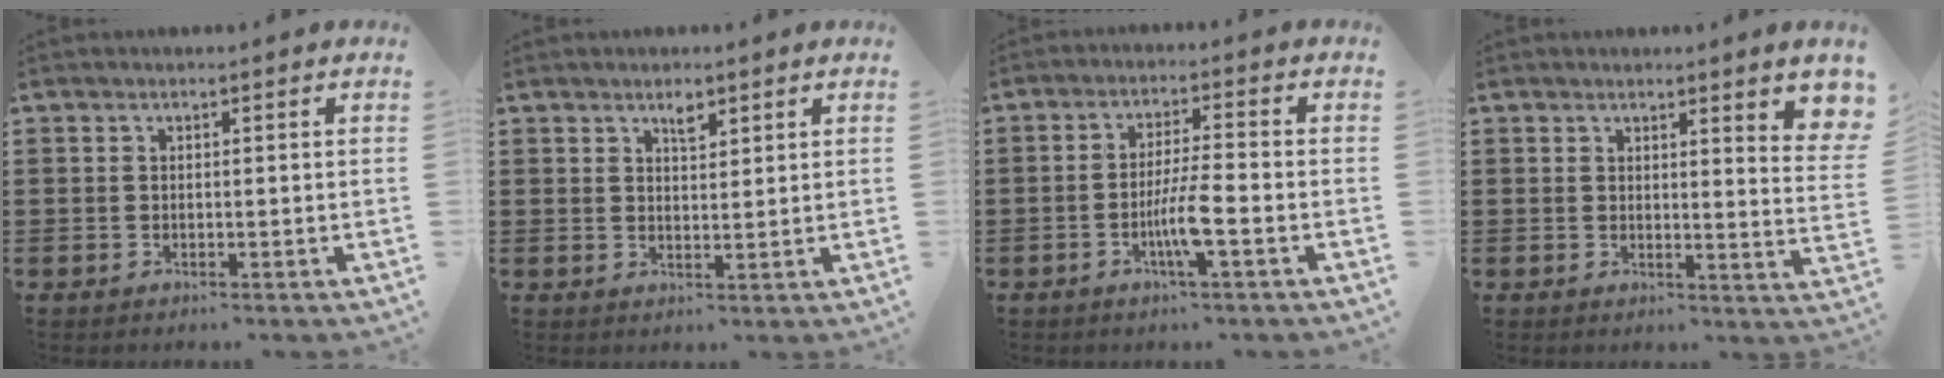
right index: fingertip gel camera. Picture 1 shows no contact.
{"total": 2.3, "force": [1.7, 0.9, 1.3], "torque": [-0.022, 0.000, 0.028]}
{"total": 5.8, "force": [-2.1, 0.3, 5.4], "torque": [-0.104, -0.011, -0.041]}
{"total": 2.9, "force": [2.0, 0.0, 2.1], "torque": [-0.036, -0.014, 0.030]}